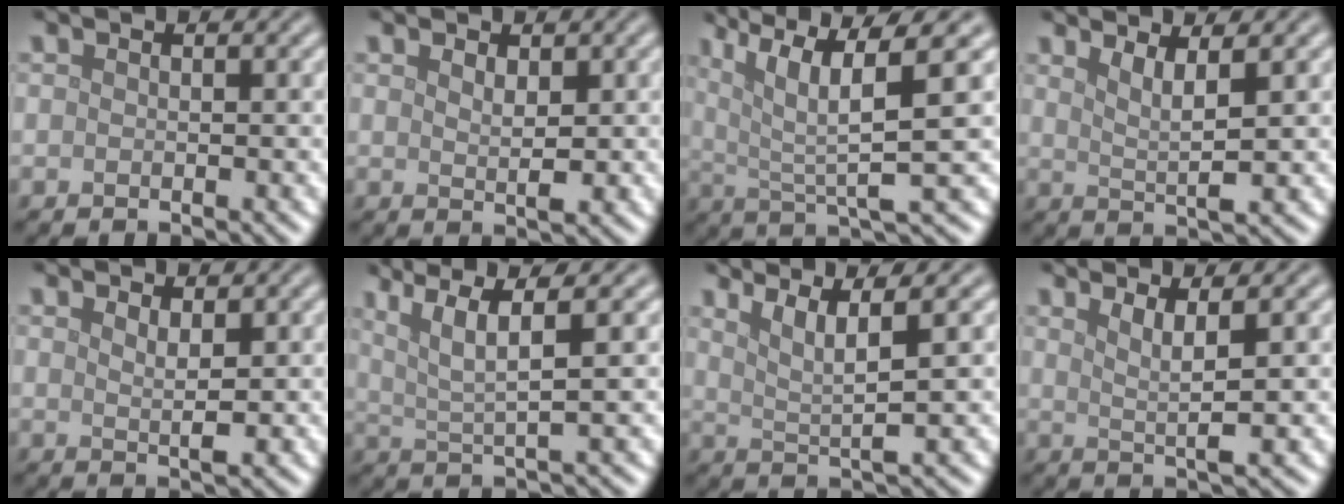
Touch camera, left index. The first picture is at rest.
{"total": 1.6, "force": [0.8, 0.7, 1.2], "torque": [-0.019, -0.006, 0.018]}
{"total": 8.3, "force": [3.5, 1.8, 7.3], "torque": [-0.125, 0.012, 0.064]}
{"total": 2.7, "force": [1.4, 0.5, 2.2], "torque": [-0.036, -0.008, 0.028]}
{"total": 1.6, "force": [0.9, 0.4, 1.3], "torque": [-0.021, -0.006, 0.017]}
{"total": 5.2, "force": [2.6, 0.9, 4.4], "torque": [-0.084, 0.008, 0.053]}
{"total": 3.6, "force": [1.9, 0.6, 3.1], "torque": [-0.054, 0.000, 0.038]}
{"total": 2.8, "force": [1.2, 0.5, 2.5], "torque": [-0.042, -0.006, 0.023]}